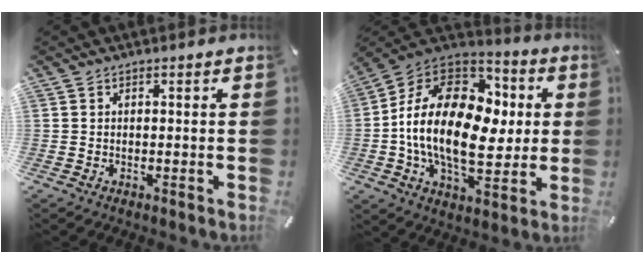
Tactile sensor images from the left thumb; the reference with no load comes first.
{"total": 22.2, "force": [-0.3, 14.3, 16.9], "torque": [-0.335, -0.001, -0.006]}